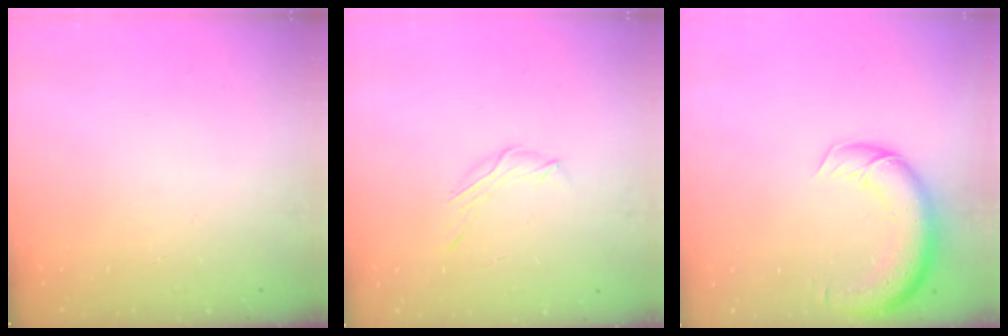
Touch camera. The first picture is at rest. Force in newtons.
{"total": 5.4, "press": 5.4, "slide": 0.8}
{"total": 10.9, "press": 10.6, "slide": 2.7}